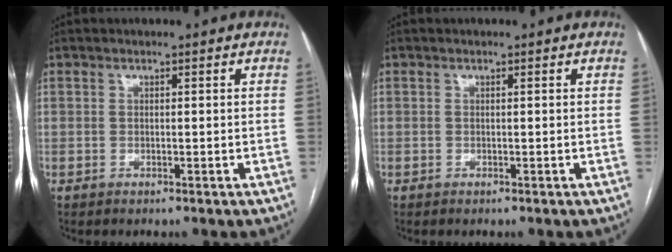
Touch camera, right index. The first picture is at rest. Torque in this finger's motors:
{"motor_torque": [0.38, 0.35, -0.02, 0.01]}